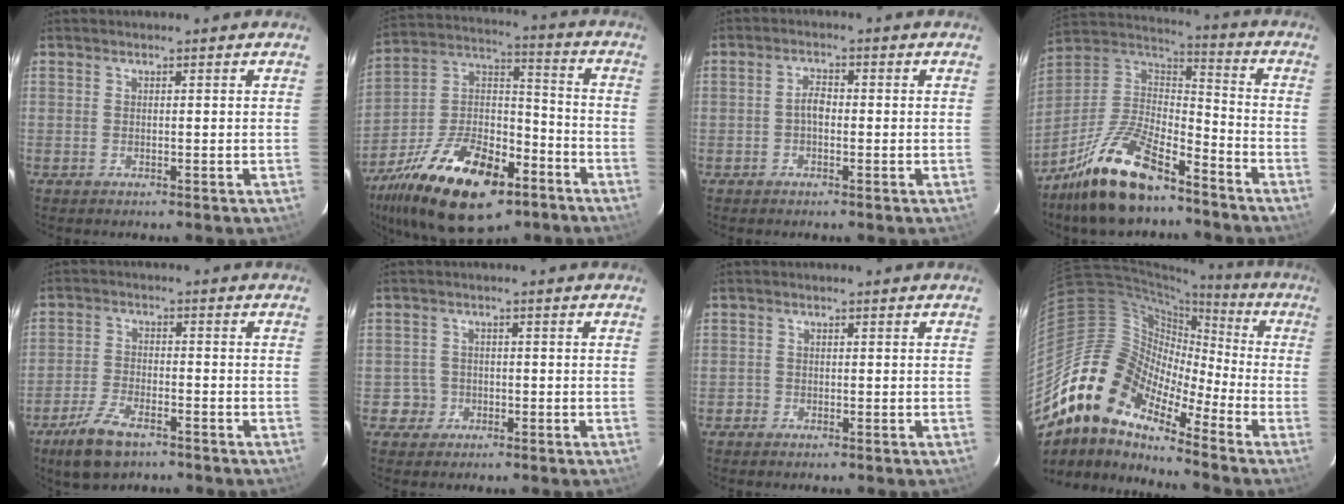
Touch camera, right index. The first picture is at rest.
{"total": 25.3, "force": [-14.2, 12.3, 16.9], "torque": [-0.327, 0.003, -0.230]}
{"total": 2.4, "force": [-0.6, 1.3, 1.9], "torque": [-0.036, 0.010, -0.011]}
{"total": 19.3, "force": [-13.6, 6.9, 11.9], "torque": [-0.250, -0.005, -0.246]}
{"total": 8.4, "force": [-5.7, 3.5, 5.1], "torque": [-0.127, -0.010, -0.109]}
{"total": 3.3, "force": [-1.0, 3.1, -0.2], "torque": [0.008, 0.021, -0.015]}
{"total": 1.3, "force": [-0.7, 1.1, -0.1], "torque": [-0.001, 0.005, -0.012]}
{"total": 15.9, "force": [-11.6, 6.8, 8.4], "torque": [-0.130, 0.001, -0.243]}